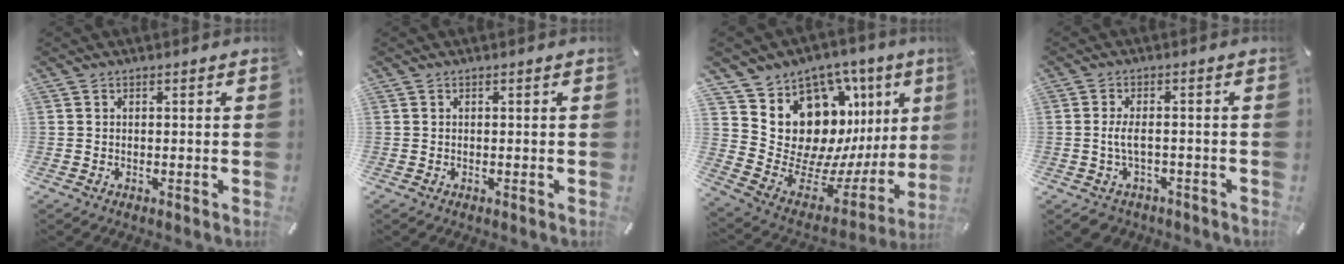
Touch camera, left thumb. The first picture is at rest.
{"total": 0.0}
{"total": 16.0, "force": [6.5, 12.7, 7.2], "torque": [-0.067, -0.107, 0.158]}
{"total": 4.7, "force": [-1.1, 2.8, 3.6], "torque": [-0.079, 0.006, -0.024]}